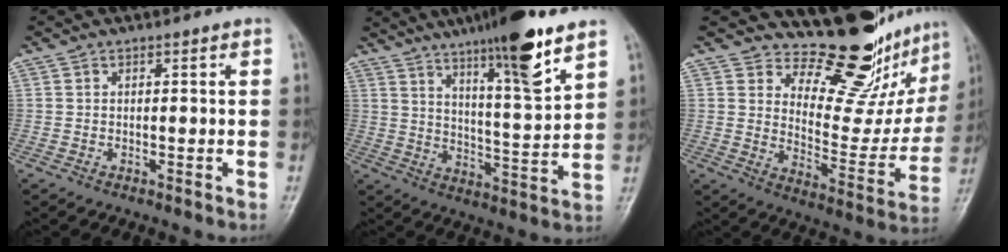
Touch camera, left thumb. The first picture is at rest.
{"total": 15.7, "force": [10.3, 2.1, 11.7], "torque": [-0.177, -0.057, 0.168]}
{"total": 17.4, "force": [14.6, 6.2, 7.1], "torque": [-0.038, -0.136, 0.200]}